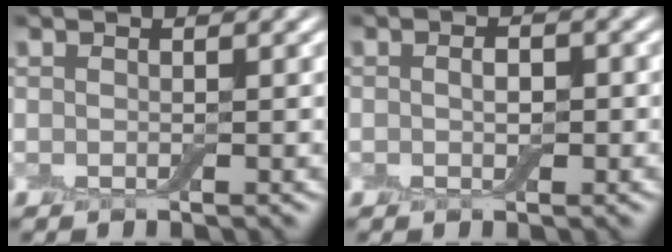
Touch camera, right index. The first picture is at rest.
{"total": 1.5, "force": [-0.1, 0.9, 1.2], "torque": [-0.018, 0.000, 0.000]}